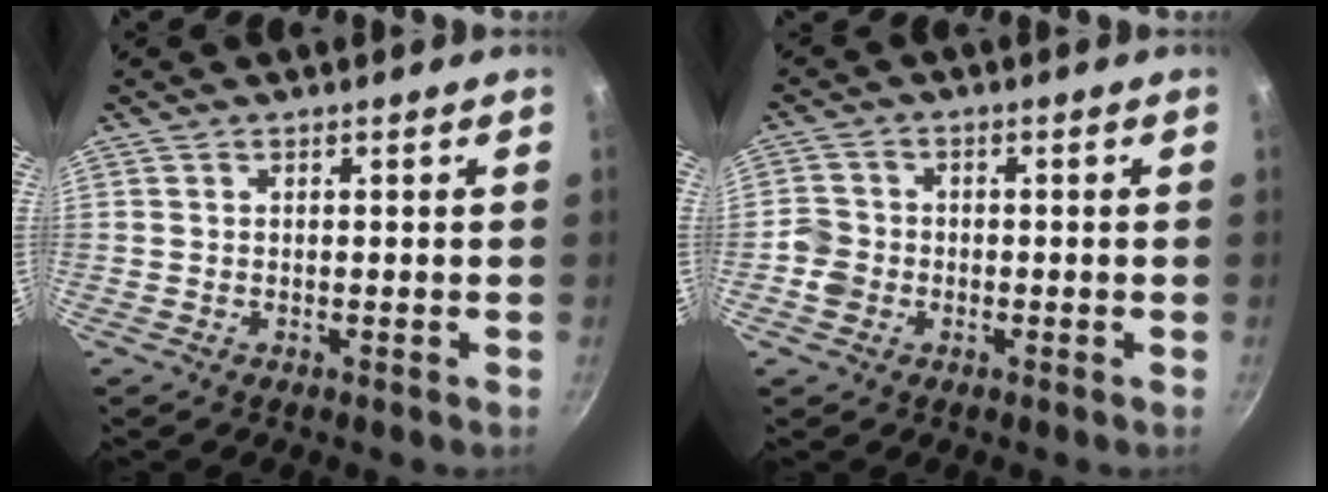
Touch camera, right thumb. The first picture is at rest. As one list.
[{"total": 4.3, "force": [-1.5, 3.8, 1.4], "torque": [-0.014, 0.019, -0.035]}]